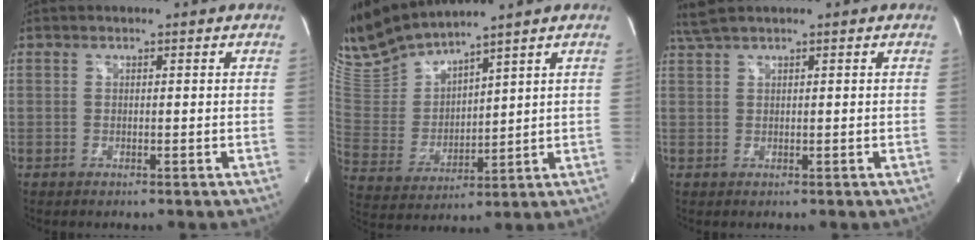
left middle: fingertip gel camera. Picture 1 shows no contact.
{"total": 10.4, "force": [10.0, -0.4, 2.8], "torque": [-0.080, -0.002, 0.221]}
{"total": 2.9, "force": [2.4, -0.3, 1.5], "torque": [-0.039, 0.023, 0.052]}